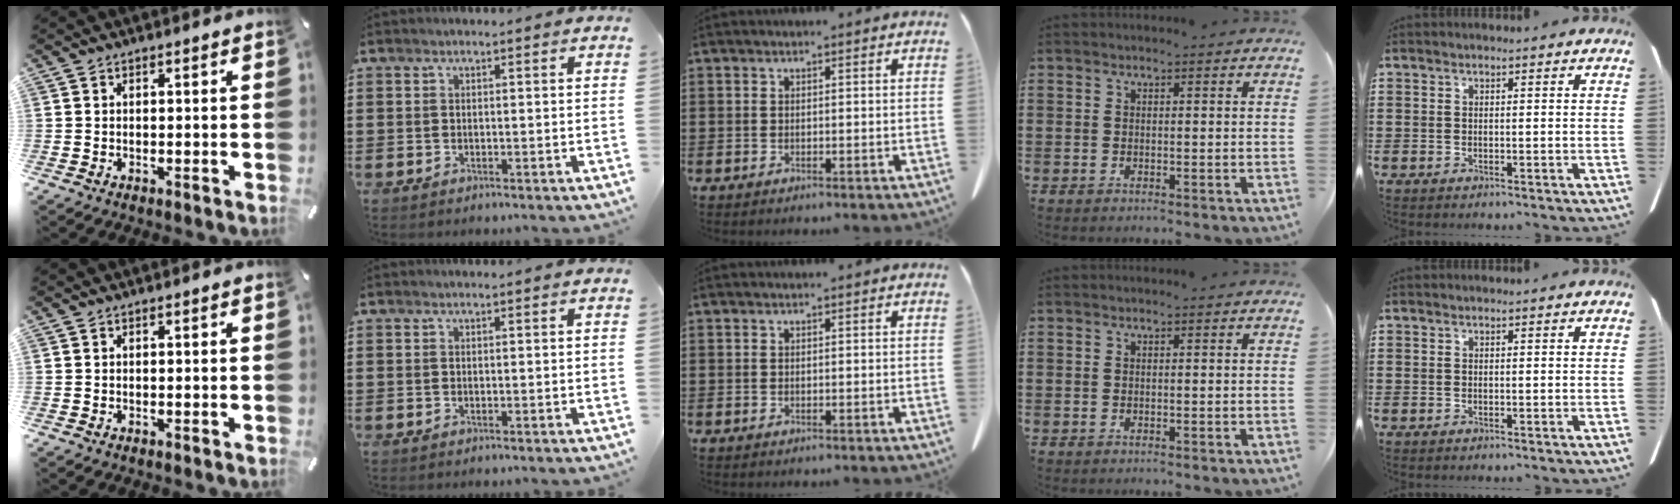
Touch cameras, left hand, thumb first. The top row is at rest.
{}